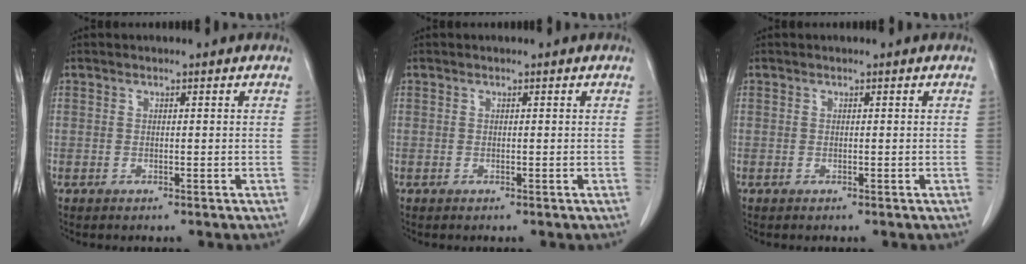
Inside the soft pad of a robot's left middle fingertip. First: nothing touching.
{"total": 0.0}
{"total": 0.0}